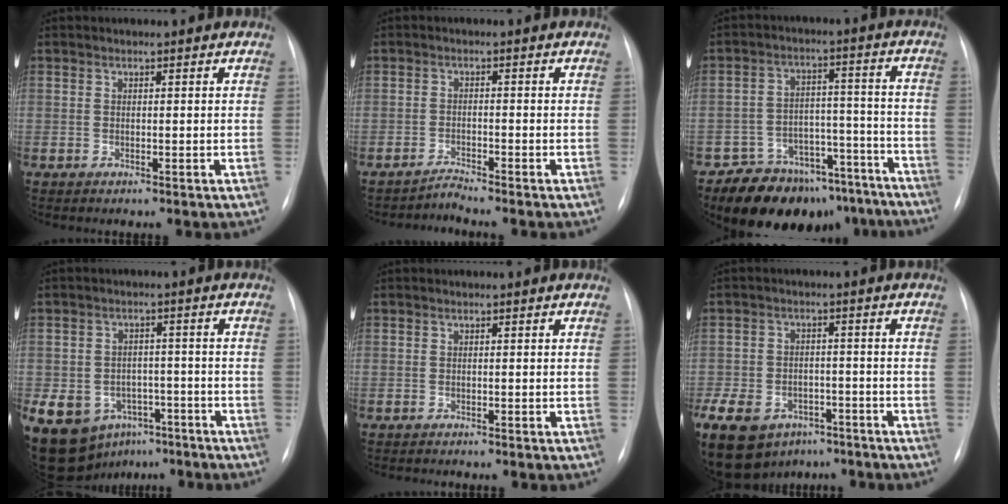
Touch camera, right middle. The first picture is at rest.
{"total": 2.1, "force": [-1.9, -0.9, -0.6], "torque": [0.014, -0.014, -0.032]}
{"total": 16.0, "force": [-13.3, 7.7, 4.3], "torque": [-0.041, 0.047, -0.181]}
{"total": 17.5, "force": [-9.2, 13.0, 7.1], "torque": [-0.170, 0.014, -0.121]}
{"total": 1.0, "force": [-1.0, -0.2, 0.1], "torque": [-0.004, -0.006, -0.012]}
{"total": 31.7, "force": [-17.0, 23.1, 13.5], "torque": [-0.431, -0.022, -0.243]}